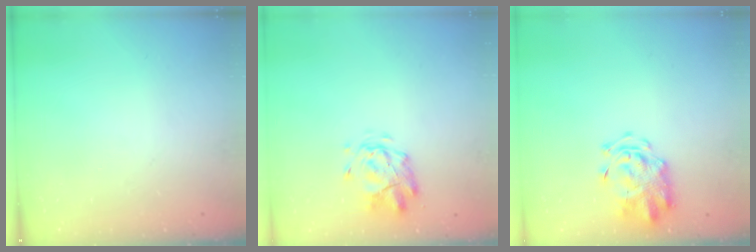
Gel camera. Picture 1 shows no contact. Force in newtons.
{"total": 2.7, "press": 2.4, "slide": 1.3}
{"total": 3.3, "press": 3.2, "slide": 0.8}